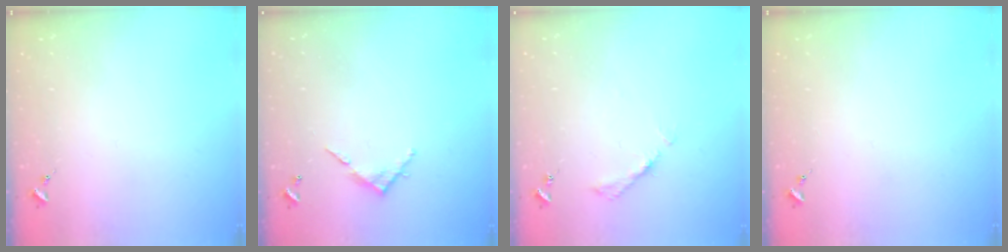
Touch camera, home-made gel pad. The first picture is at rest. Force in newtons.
{"total": 5.7, "press": 5.7, "slide": 0.4}
{"total": 5.3, "press": 5.3, "slide": 0.5}
{"total": 0.0}